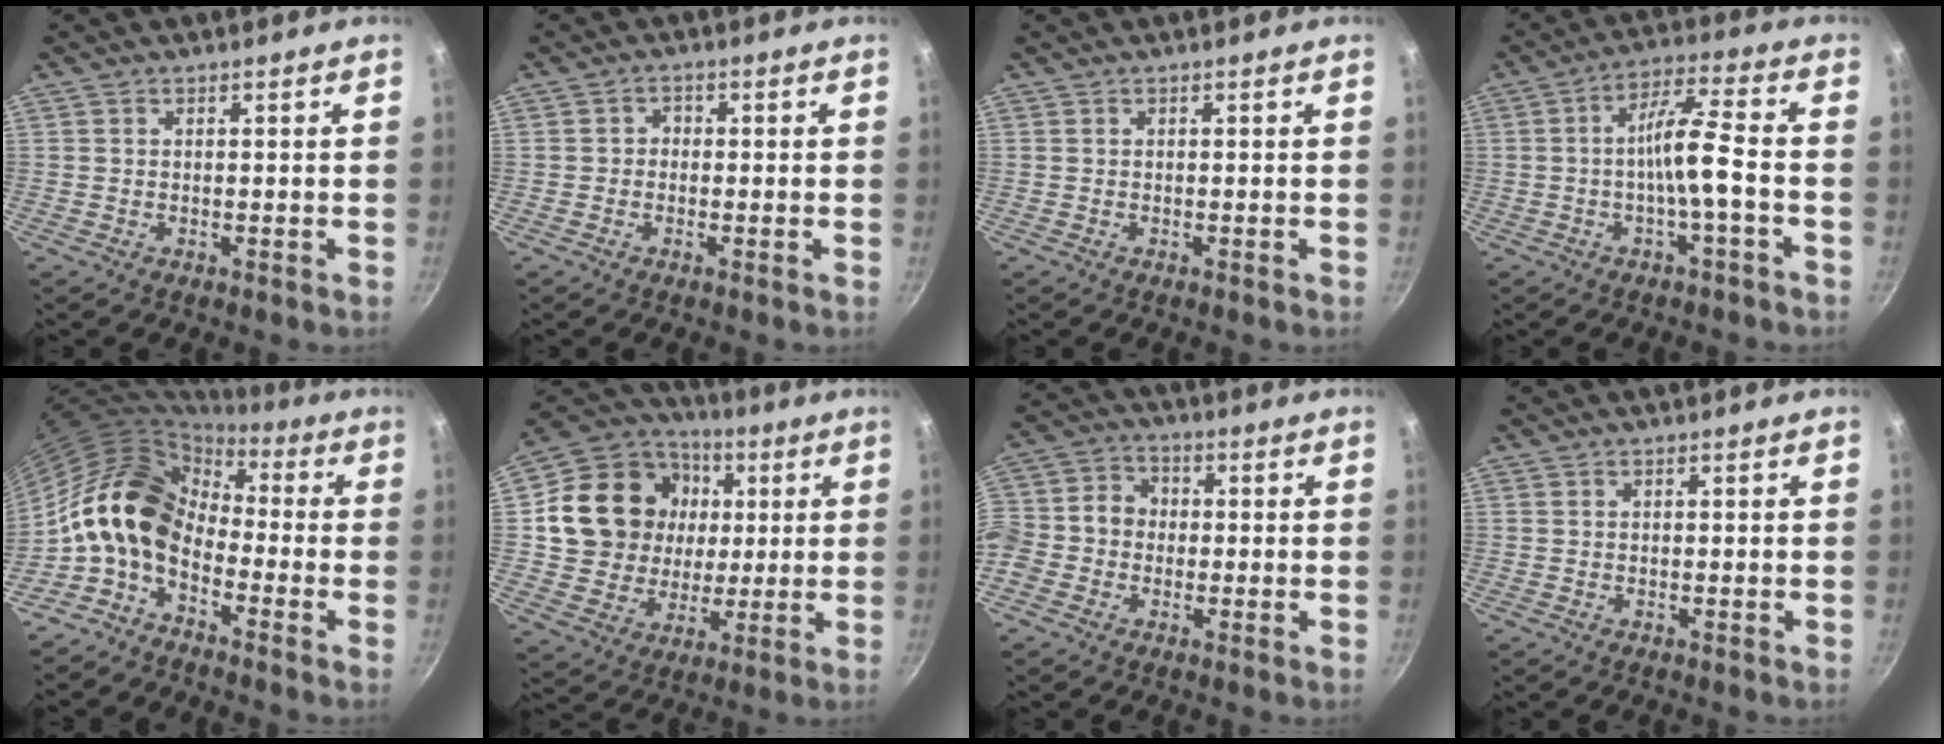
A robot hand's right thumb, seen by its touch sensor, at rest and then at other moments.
{"total": 1.8, "force": [-0.4, 1.6, 0.7], "torque": [-0.001, 0.005, -0.013]}
{"total": 0.0}
{"total": 8.5, "force": [-2.1, 1.3, 8.2], "torque": [-0.154, 0.034, -0.040]}
{"total": 13.2, "force": [-2.7, 8.9, 9.4], "torque": [-0.148, 0.049, -0.077]}
{"total": 20.5, "force": [3.5, 17.6, 9.9], "torque": [-0.165, 0.018, 0.066]}
{"total": 11.8, "force": [-1.7, 10.2, 5.7], "torque": [-0.105, 0.039, -0.051]}
{"total": 0.0}